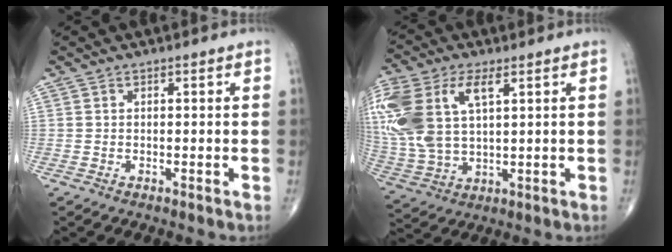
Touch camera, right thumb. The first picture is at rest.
{"total": 20.2, "force": [6.4, 10.9, 15.7], "torque": [-0.389, 0.005, 0.126]}